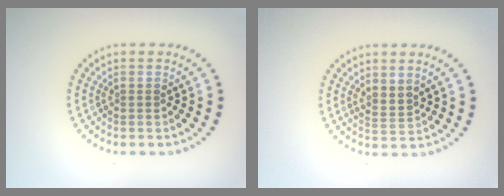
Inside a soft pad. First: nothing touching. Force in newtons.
{"total": 1.8, "press": 1.3, "slide": 1.2}